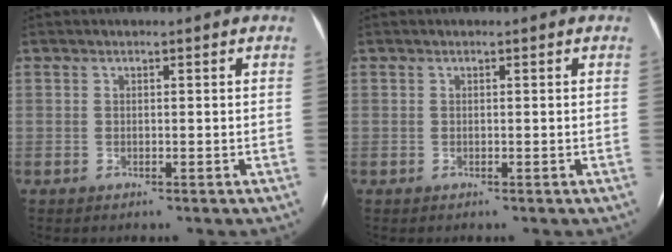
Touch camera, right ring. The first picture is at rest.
{"total": 0.0}